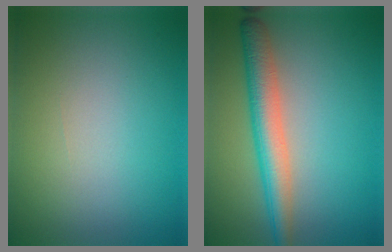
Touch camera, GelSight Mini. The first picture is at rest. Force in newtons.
{"total": 4.8, "press": 4.8, "slide": 0.2}